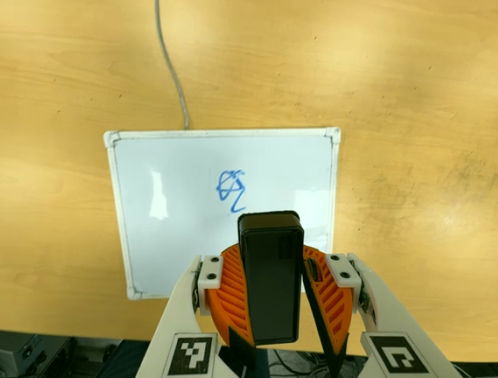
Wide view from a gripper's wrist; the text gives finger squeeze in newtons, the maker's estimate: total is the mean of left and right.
{"total": 8.5, "left": 9.3, "right": 7.6}